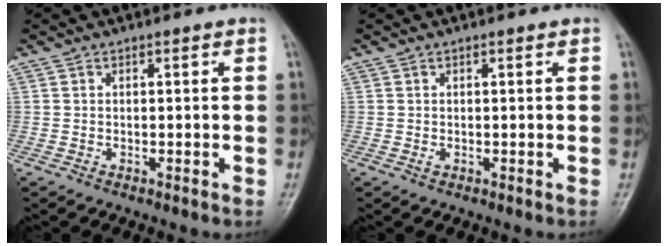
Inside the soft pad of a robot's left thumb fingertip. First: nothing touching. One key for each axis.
{"total": 0.6, "fx": 0.1, "fy": 0.3, "fz": 0.5, "tx": -0.008, "ty": 0.002, "tz": 0.005}